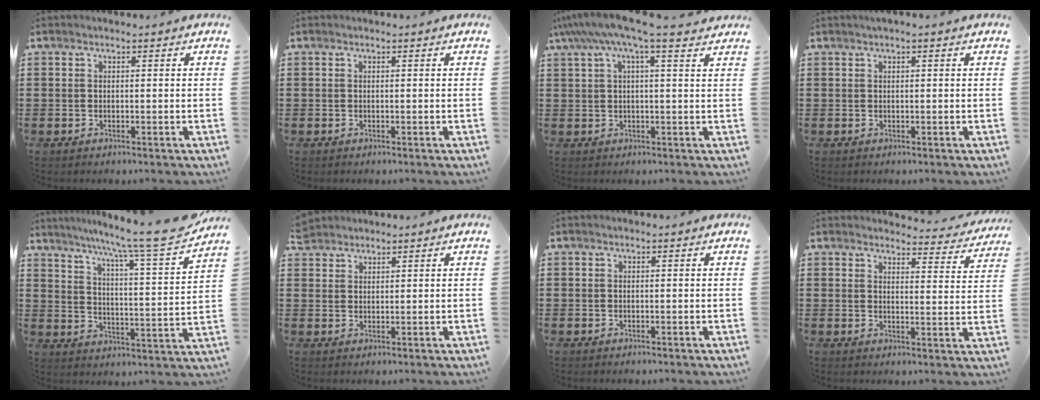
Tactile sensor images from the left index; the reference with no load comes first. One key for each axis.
{"total": 0.0}
{"total": 6.7, "fx": 4.6, "fy": 0.5, "fz": 4.9, "tx": -0.110, "ty": -0.009, "tz": 0.079}
{"total": 0.6, "fx": 0.4, "fy": 0.0, "fz": 0.5, "tx": -0.009, "ty": 0.000, "tz": 0.007}
{"total": 9.1, "fx": 7.8, "fy": -0.9, "fz": 4.6, "tx": -0.103, "ty": -0.065, "tz": 0.121}
{"total": 2.3, "fx": 2.1, "fy": 0.7, "fz": -0.1, "tx": -0.005, "ty": 0.002, "tz": 0.044}
{"total": 0.0}
{"total": 3.6, "fx": 3.5, "fy": 0.3, "fz": 0.8, "tx": -0.023, "ty": -0.024, "tz": 0.060}